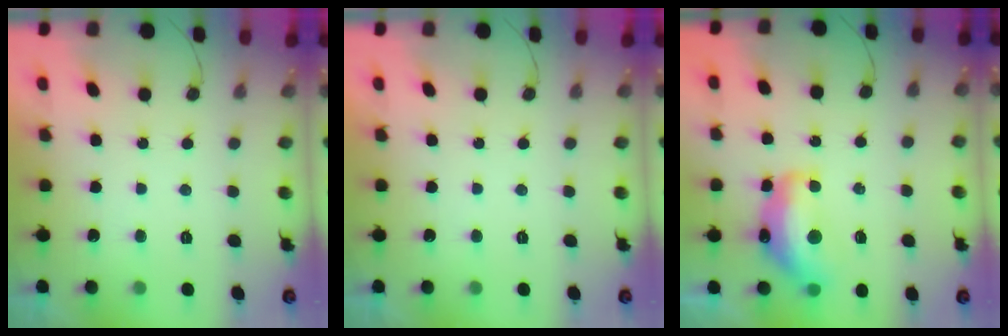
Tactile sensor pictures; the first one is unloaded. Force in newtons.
{"total": 0.0}
{"total": 13.3, "press": 13.3, "slide": 1.1}